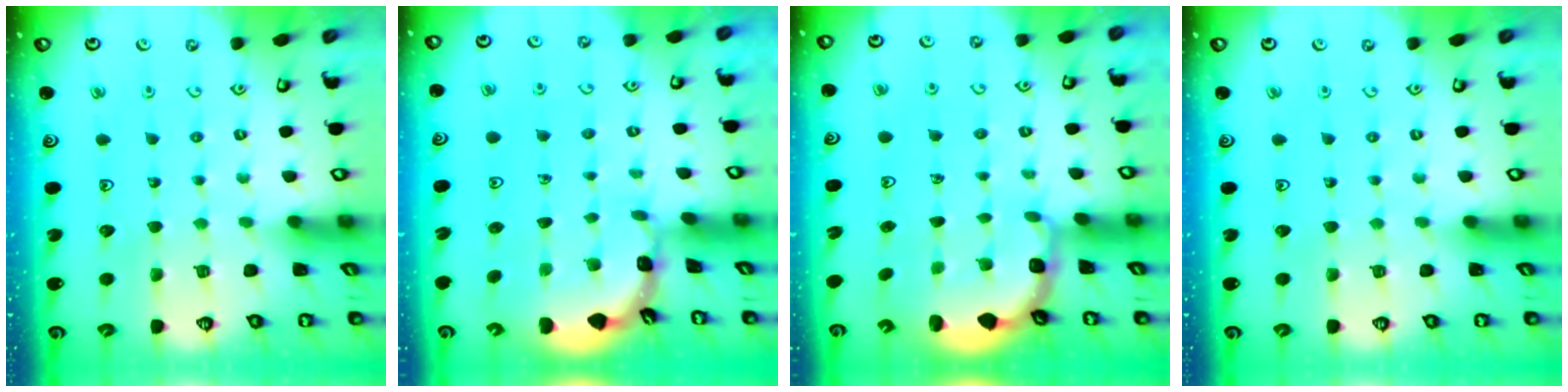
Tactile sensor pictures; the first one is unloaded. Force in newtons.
{"total": 1.8, "press": 1.8, "slide": 0.1}
{"total": 3.0, "press": 2.0, "slide": 2.2}
{"total": 0.0}